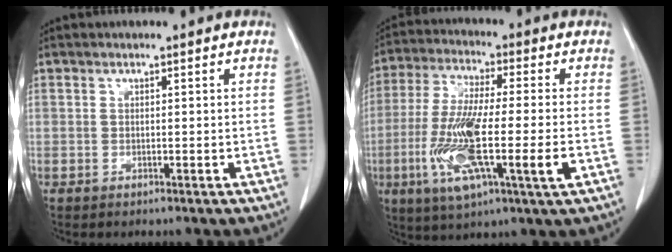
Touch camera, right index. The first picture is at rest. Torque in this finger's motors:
{"motor_torque": [1.95, -0.19, 0.89, 0.21]}